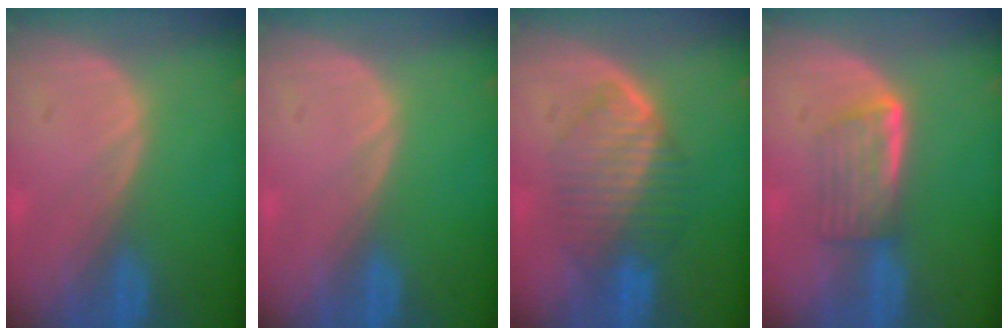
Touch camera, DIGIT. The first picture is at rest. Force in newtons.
{"total": 0.0}
{"total": 6.8, "press": 6.8, "slide": 0.2}
{"total": 5.8, "press": 4.9, "slide": 3.0}